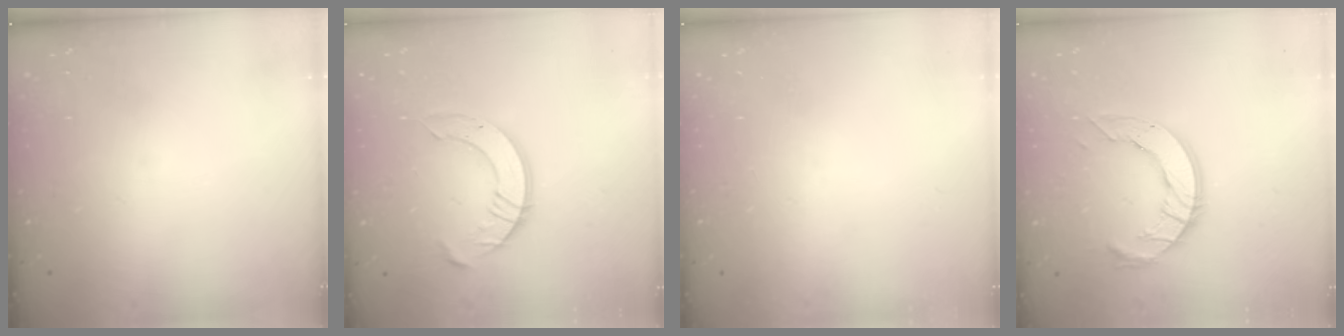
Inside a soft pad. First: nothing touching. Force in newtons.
{"total": 10.5, "press": 10.5, "slide": 0.9}
{"total": 0.0}
{"total": 10.6, "press": 10.5, "slide": 0.9}